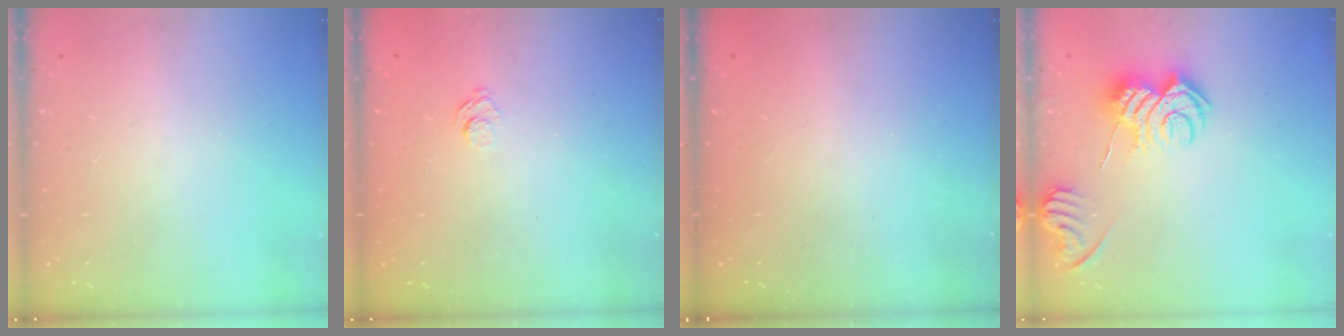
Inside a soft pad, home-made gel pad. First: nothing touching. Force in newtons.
{"total": 3.1, "press": 2.8, "slide": 1.3}
{"total": 2.3, "press": 2.2, "slide": 0.7}
{"total": 10.2, "press": 10.2, "slide": 0.5}